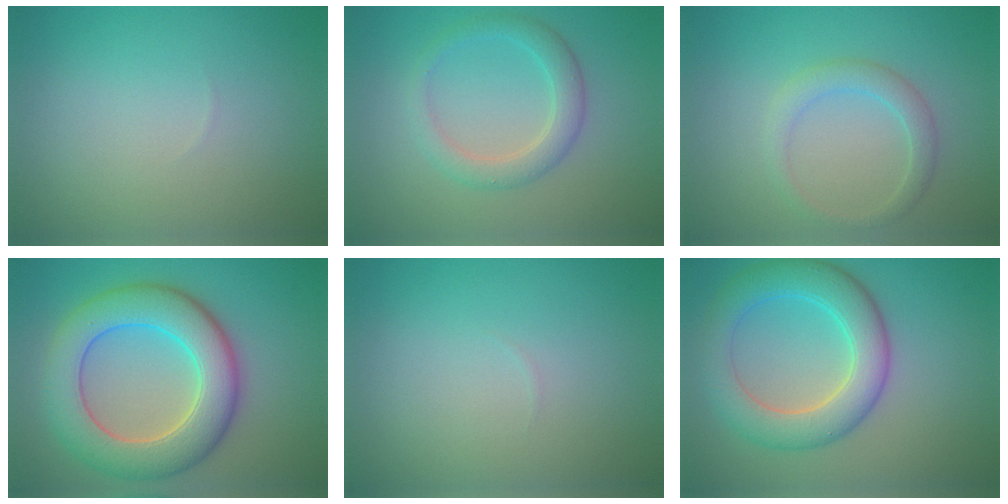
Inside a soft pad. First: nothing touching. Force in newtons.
{"total": 3.0, "press": 3.0, "slide": 0.1}
{"total": 2.2, "press": 2.2, "slide": 0.2}
{"total": 9.1, "press": 9.1, "slide": 0.4}
{"total": 0.0}
{"total": 6.7, "press": 6.7, "slide": 0.1}